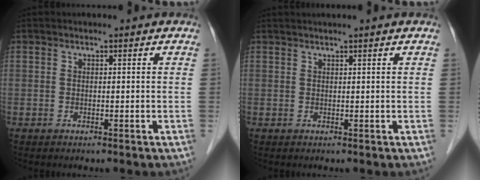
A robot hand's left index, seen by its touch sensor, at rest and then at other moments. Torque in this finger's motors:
{"motor_torque": [0.75, -0.96, 0.34, 0.07]}